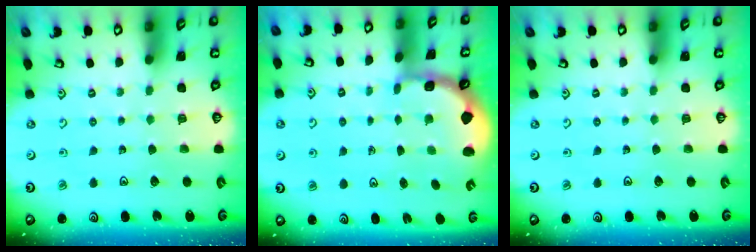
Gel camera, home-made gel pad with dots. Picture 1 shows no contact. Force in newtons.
{"total": 1.8, "press": 1.7, "slide": 0.5}
{"total": 0.0}